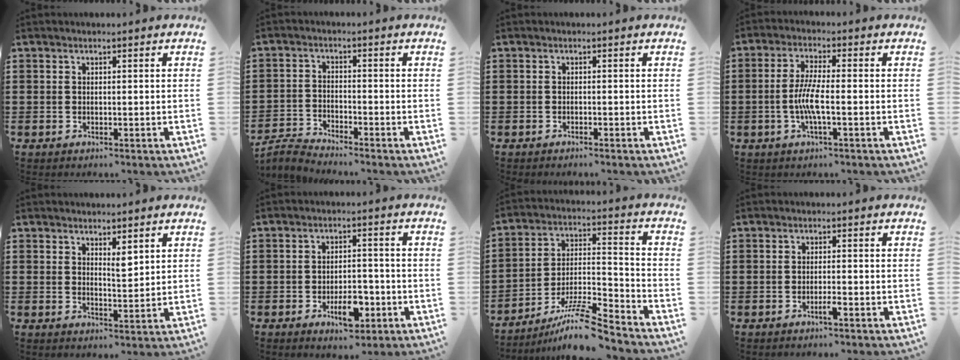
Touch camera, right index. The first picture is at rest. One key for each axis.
{"total": 2.9, "fx": -2.9, "fy": -0.1, "fz": 0.3, "tx": -0.027, "ty": -0.006, "tz": -0.065}
{"total": 0.7, "fx": -0.6, "fy": -0.2, "fz": 0.2, "tx": -0.006, "ty": -0.006, "tz": -0.011}
{"total": 5.5, "fx": -1.4, "fy": 0.8, "fz": 5.3, "tx": -0.113, "ty": -0.006, "tz": -0.034}
{"total": 2.9, "fx": 2.2, "fy": 1.0, "fz": 1.6, "tx": -0.019, "ty": 0.001, "tz": 0.035}
{"total": 6.2, "fx": -2.7, "fy": 2.8, "fz": 4.8, "tx": -0.073, "ty": 0.006, "tz": -0.048}
{"total": 10.8, "fx": -9.1, "fy": 0.8, "fz": 5.8, "tx": -0.097, "ty": 0.019, "tz": -0.175}
{"total": 1.8, "fx": -1.0, "fy": 0.1, "fz": 1.5, "tx": -0.027, "ty": -0.002, "tz": -0.018}